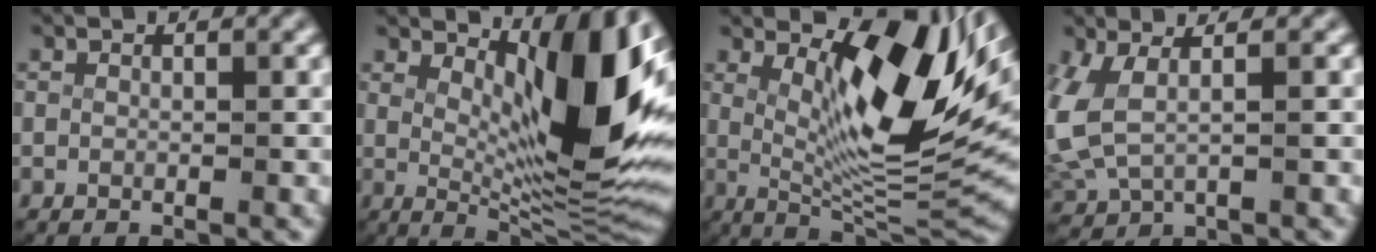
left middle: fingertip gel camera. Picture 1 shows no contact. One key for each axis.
{"total": 11.9, "fx": 3.2, "fy": 3.6, "fz": 10.9, "tx": -0.141, "ty": -0.013, "tz": 0.058}
{"total": 13.4, "fx": 4.1, "fy": 5.0, "fz": 11.8, "tx": -0.163, "ty": -0.010, "tz": 0.071}
{"total": 6.0, "fx": 1.0, "fy": 4.5, "fz": 3.9, "tx": -0.115, "ty": -0.005, "tz": 0.020}